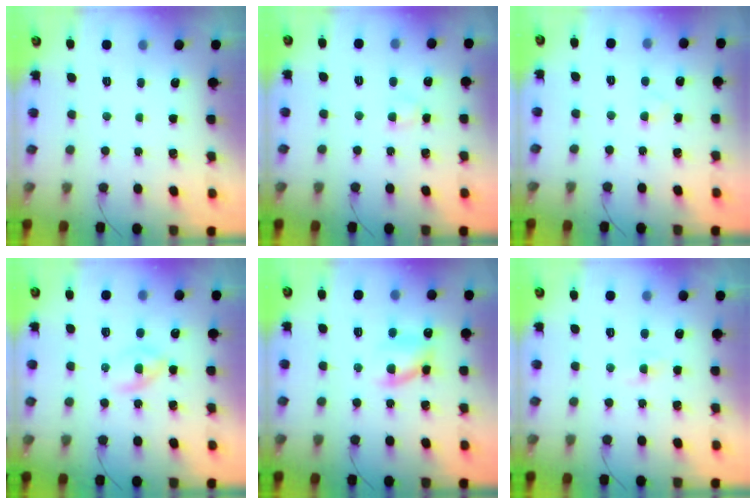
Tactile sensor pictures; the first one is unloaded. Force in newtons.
{"total": 3.2, "press": 3.0, "slide": 1.2}
{"total": 1.7, "press": 1.4, "slide": 0.8}
{"total": 2.5, "press": 2.2, "slide": 1.2}
{"total": 9.2, "press": 9.0, "slide": 1.7}
{"total": 0.0}